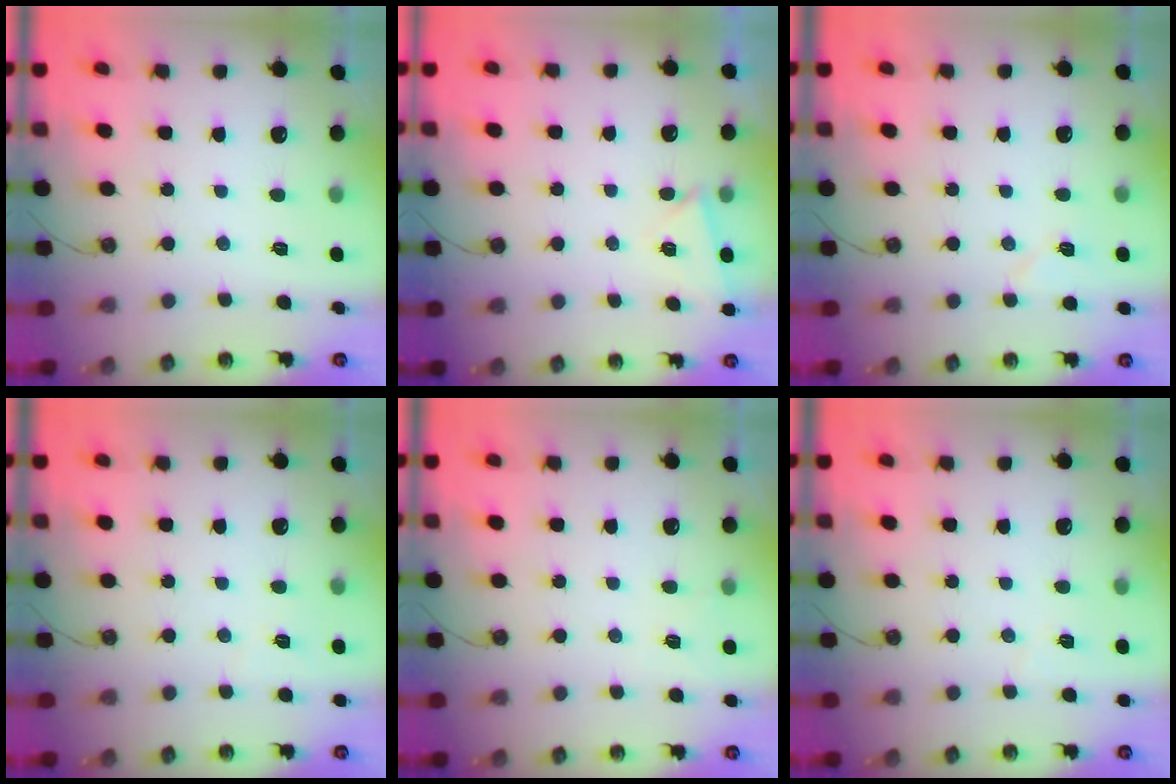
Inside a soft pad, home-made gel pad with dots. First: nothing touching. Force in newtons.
{"total": 3.8, "press": 2.8, "slide": 2.6}
{"total": 5.7, "press": 5.3, "slide": 2.0}
{"total": 3.3, "press": 3.2, "slide": 0.6}
{"total": 3.4, "press": 2.1, "slide": 2.6}
{"total": 3.8, "press": 3.2, "slide": 2.1}